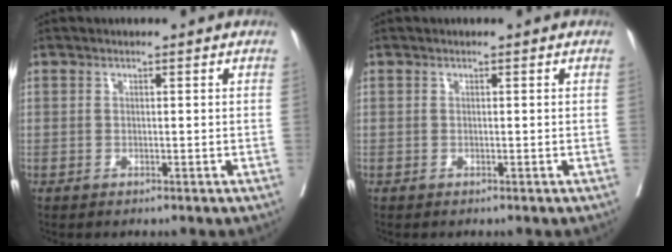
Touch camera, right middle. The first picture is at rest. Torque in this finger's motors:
{"motor_torque": [0.04, -0.04, 0.00, 0.01]}